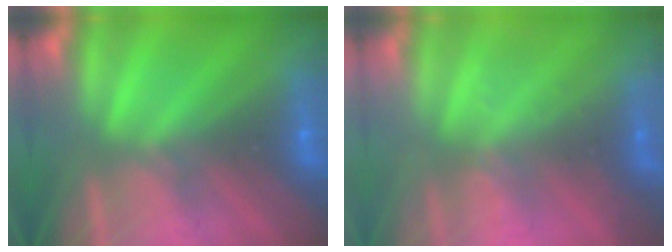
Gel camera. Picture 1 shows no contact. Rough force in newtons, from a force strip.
{"total": 2.3}